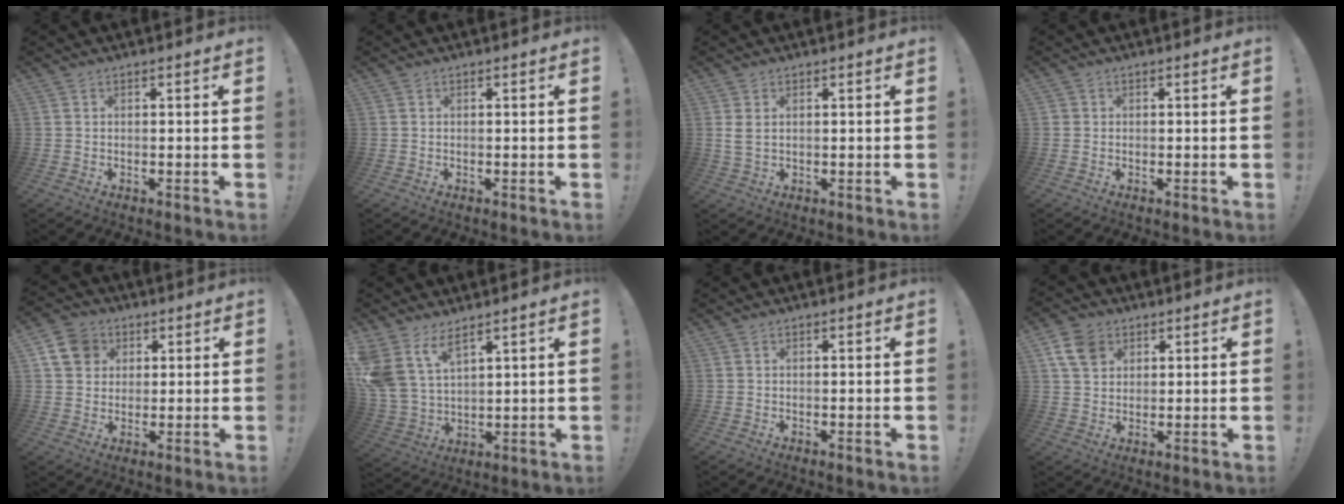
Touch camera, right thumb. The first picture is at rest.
{"total": 0.0}
{"total": 2.8, "force": [1.0, 1.5, 2.2], "torque": [-0.034, 0.000, 0.018]}
{"total": 0.8, "force": [0.2, 0.7, 0.1], "torque": [-0.005, 0.002, 0.006]}
{"total": 9.8, "force": [3.7, 8.4, 3.6], "torque": [-0.062, -0.006, 0.078]}
{"total": 10.0, "force": [6.9, 5.0, 5.3], "torque": [-0.131, -0.040, 0.137]}
{"total": 0.0}
{"total": 8.8, "force": [4.1, 6.4, 4.4], "torque": [-0.077, -0.007, 0.085]}